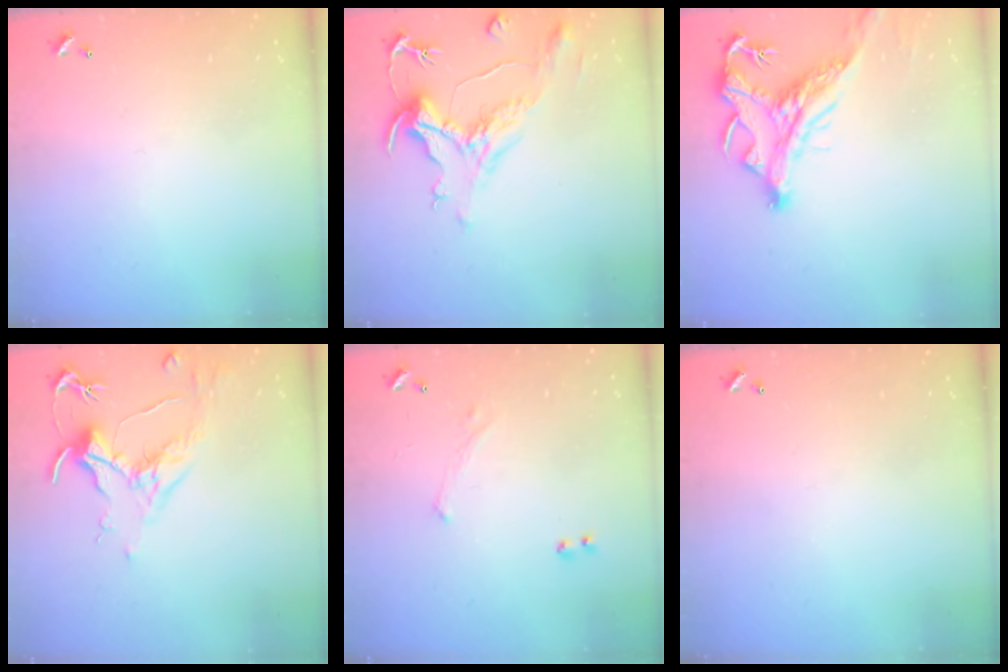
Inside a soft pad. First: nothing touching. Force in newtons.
{"total": 1.6, "press": 0.1, "slide": 1.6}
{"total": 2.9, "press": 2.5, "slide": 1.4}
{"total": 1.7, "press": 1.4, "slide": 0.9}
{"total": 1.6, "press": 1.5, "slide": 0.6}
{"total": 0.0}